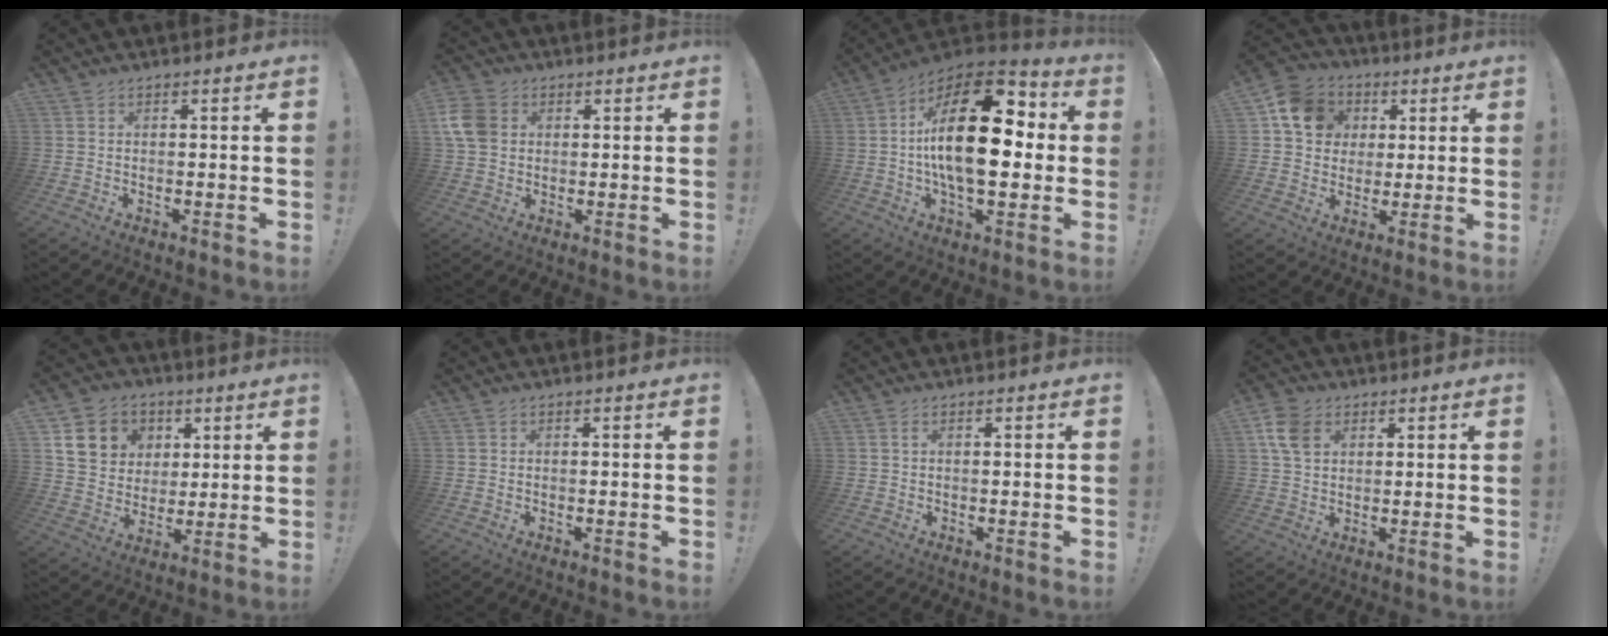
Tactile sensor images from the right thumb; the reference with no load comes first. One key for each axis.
{"total": 9.0, "fx": 1.9, "fy": 7.2, "fz": 5.1, "tx": -0.103, "ty": 0.006, "tz": 0.040}
{"total": 25.1, "fx": 1.3, "fy": 12.2, "fz": 21.9, "tx": -0.369, "ty": 0.001, "tz": 0.014}
{"total": 13.5, "fx": 4.0, "fy": 11.5, "fz": 5.8, "tx": -0.081, "ty": -0.002, "tz": 0.084}
{"total": 13.1, "fx": 4.7, "fy": 11.3, "fz": 4.6, "tx": -0.059, "ty": -0.015, "tz": 0.100}
{"total": 0.0}
{"total": 0.9, "fx": 0.2, "fy": -0.1, "fz": 0.8, "tx": -0.018, "ty": 0.001, "tz": 0.003}
{"total": 9.3, "fx": 3.7, "fy": 6.8, "fz": 5.2, "tx": -0.096, "ty": 0.003, "tz": 0.075}